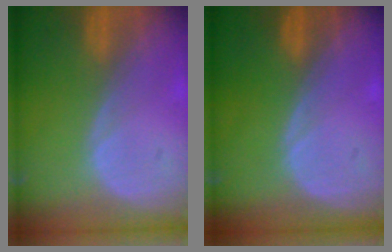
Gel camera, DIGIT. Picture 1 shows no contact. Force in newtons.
{"total": 0.0}